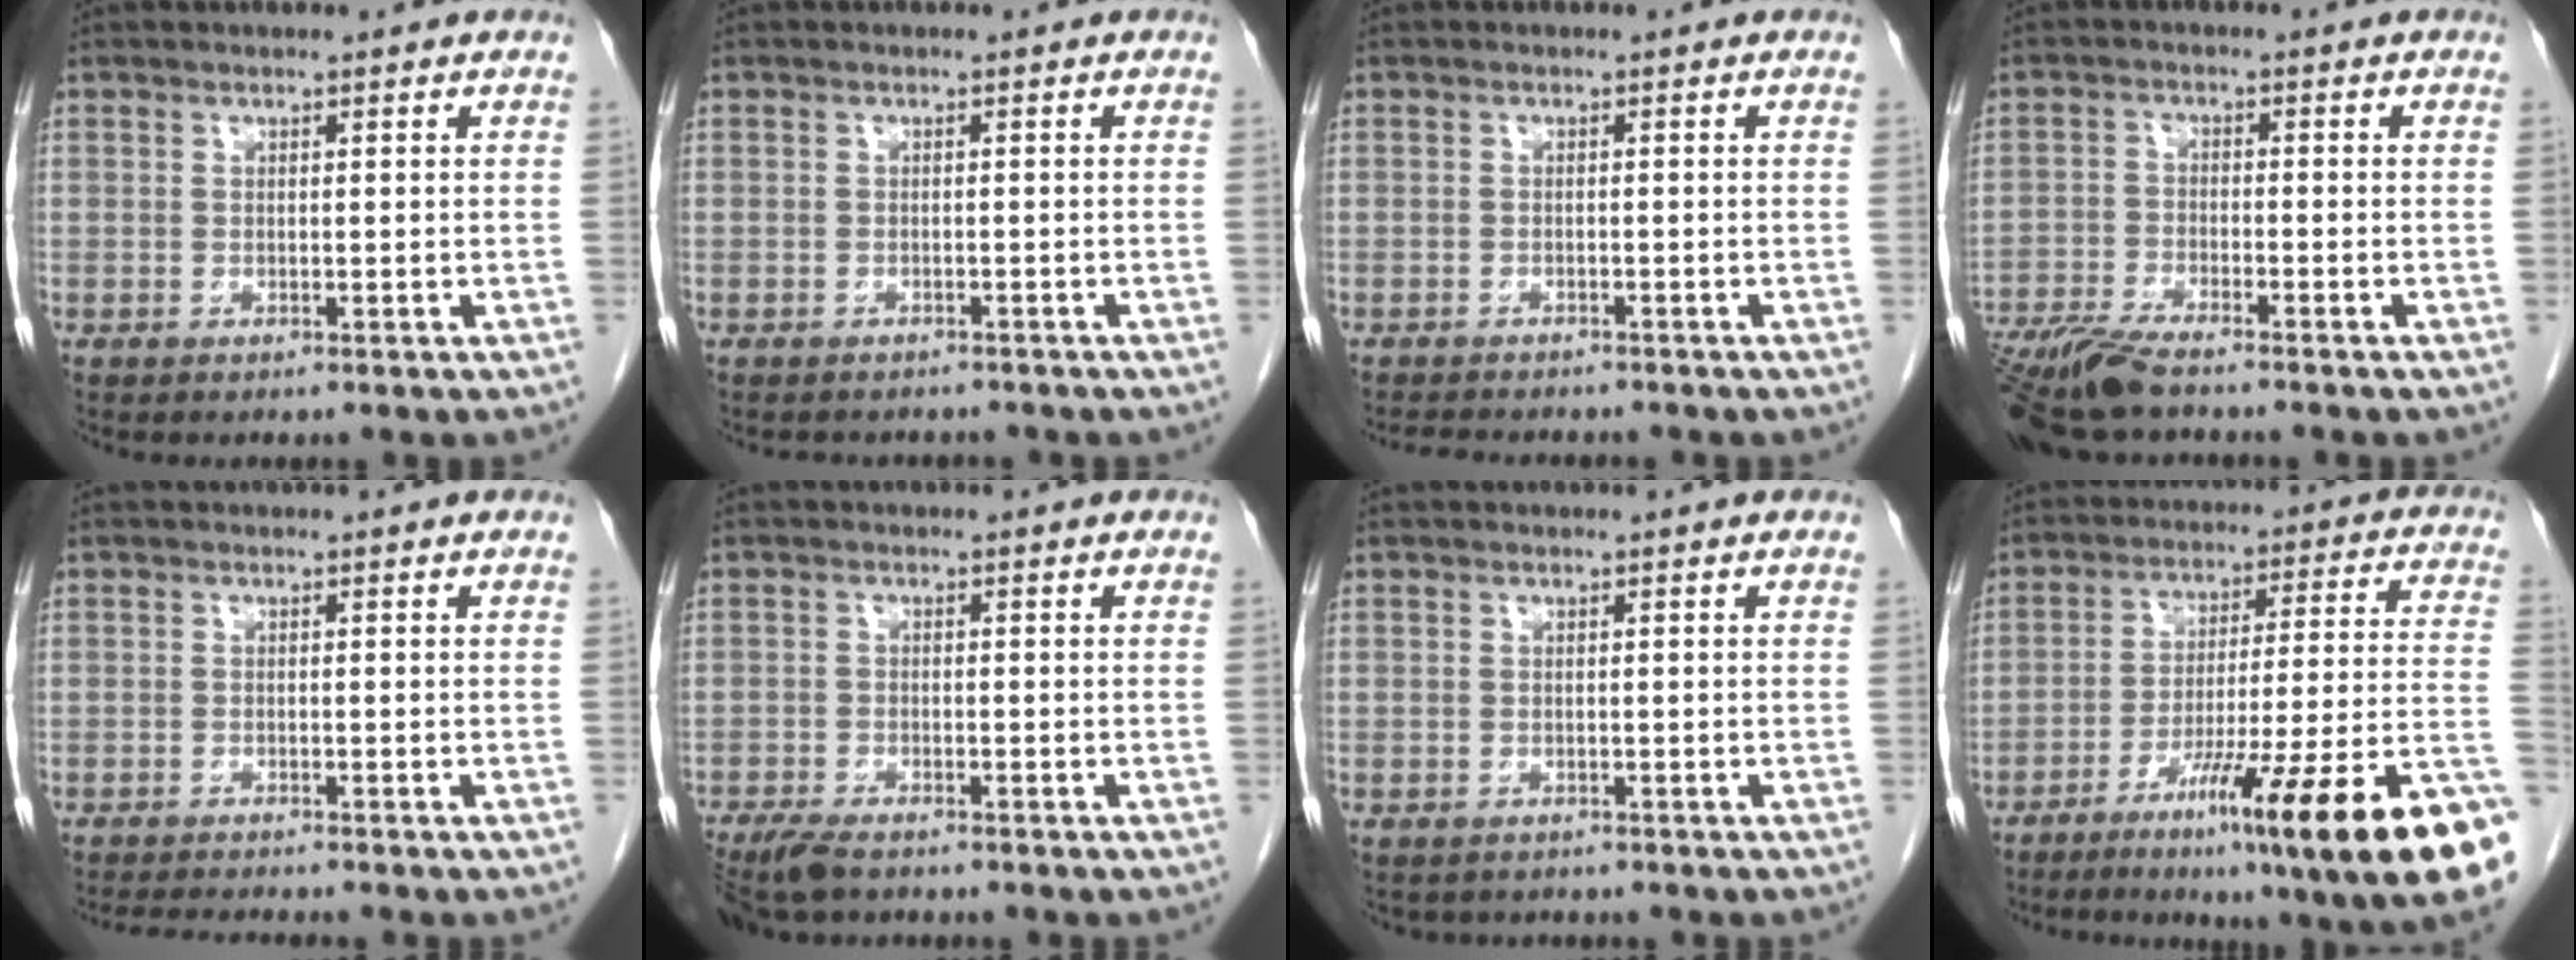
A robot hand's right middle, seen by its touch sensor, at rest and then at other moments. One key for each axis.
{"total": 4.1, "fx": -3.7, "fy": 1.5, "fz": 0.8, "tx": -0.012, "ty": -0.001, "tz": -0.044}
{"total": 5.7, "fx": -5.1, "fy": 1.5, "fz": 1.9, "tx": -0.029, "ty": -0.008, "tz": -0.070}
{"total": 9.4, "fx": -7.9, "fy": 1.0, "fz": 4.9, "tx": -0.088, "ty": -0.024, "tz": -0.140}
{"total": 4.3, "fx": -4.1, "fy": -0.3, "fz": 1.5, "tx": -0.023, "ty": -0.016, "tz": -0.064}
{"total": 6.1, "fx": -5.0, "fy": 1.7, "fz": 3.0, "tx": -0.053, "ty": -0.014, "tz": -0.087}
{"total": 2.0, "fx": -1.8, "fy": 1.0, "fz": 0.2, "tx": -0.011, "ty": -0.003, "tz": -0.024}
{"total": 22.6, "fx": -12.5, "fy": 0.8, "fz": 18.8, "tx": -0.199, "ty": -0.011, "tz": -0.194}